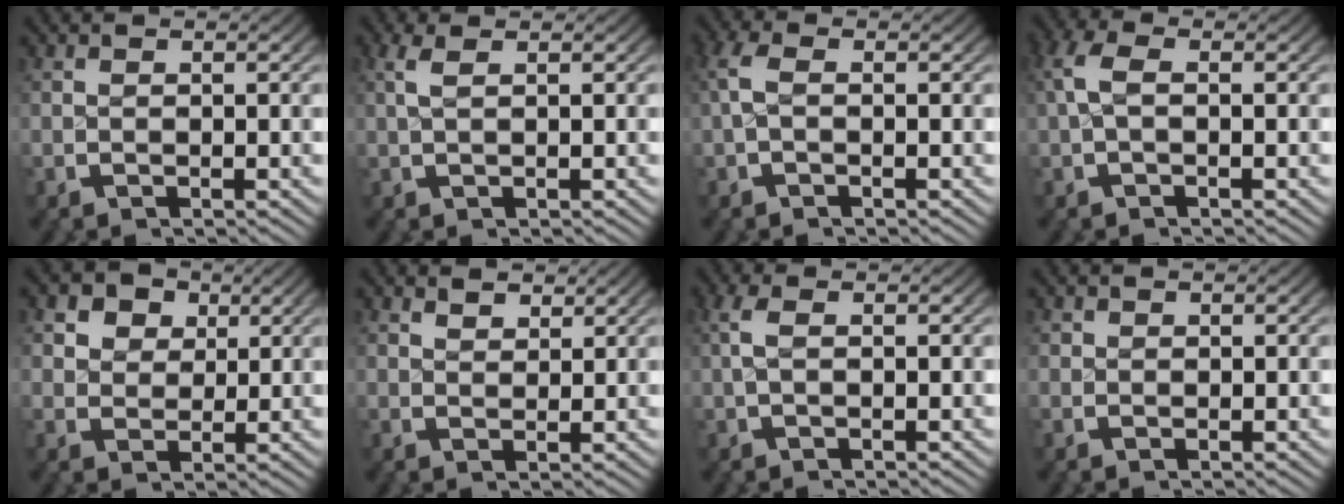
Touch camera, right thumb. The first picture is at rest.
{"total": 1.3, "force": [0.7, 0.4, 1.0], "torque": [-0.021, 0.004, 0.014]}
{"total": 2.0, "force": [0.0, 1.2, 1.6], "torque": [-0.042, 0.005, -0.002]}
{"total": 2.6, "force": [0.3, 1.5, 2.1], "torque": [-0.053, 0.005, 0.004]}
{"total": 4.1, "force": [1.5, 3.4, 1.7], "torque": [-0.030, -0.012, 0.027]}
{"total": 1.9, "force": [1.7, 0.7, 0.5], "torque": [0.003, -0.001, 0.030]}
{"total": 1.5, "force": [0.2, 0.6, 1.4], "torque": [-0.034, 0.006, 0.002]}
{"total": 0.6, "force": [0.1, 0.5, -0.2], "torque": [0.005, -0.003, 0.004]}